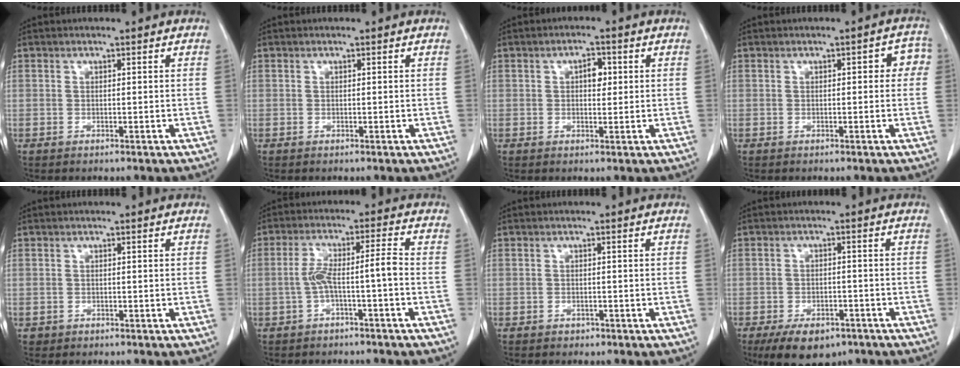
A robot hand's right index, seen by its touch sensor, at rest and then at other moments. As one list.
[{"total": 0.0}, {"total": 2.7, "force": [0.6, 1.4, 2.2], "torque": [-0.033, 0.006, 0.007]}, {"total": 3.3, "force": [0.4, 1.5, 2.9], "torque": [-0.023, 0.020, 0.000]}, {"total": 0.5, "force": [-0.1, 0.5, -0.1], "torque": [-0.004, 0.003, 0.000]}, {"total": 5.4, "force": [-1.7, 0.0, 5.2], "torque": [-0.104, 0.025, -0.025]}, {"total": 0.6, "force": [-0.4, 0.5, 0.1], "torque": [-0.004, 0.001, -0.003]}, {"total": 9.0, "force": [-6.3, 4.4, 4.7], "torque": [-0.069, -0.002, -0.095]}]